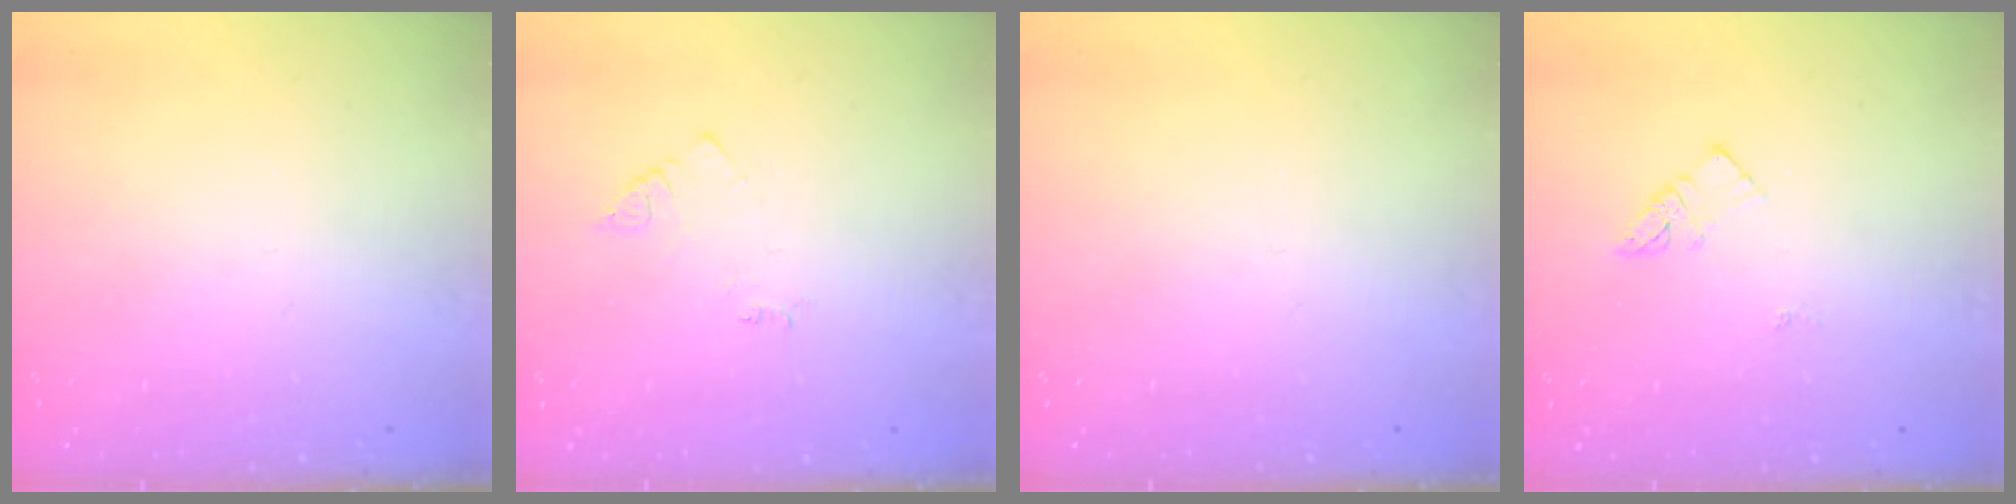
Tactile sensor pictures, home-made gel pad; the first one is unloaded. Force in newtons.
{"total": 2.7, "press": 2.7, "slide": 0.4}
{"total": 0.0}
{"total": 3.1, "press": 3.1, "slide": 0.3}